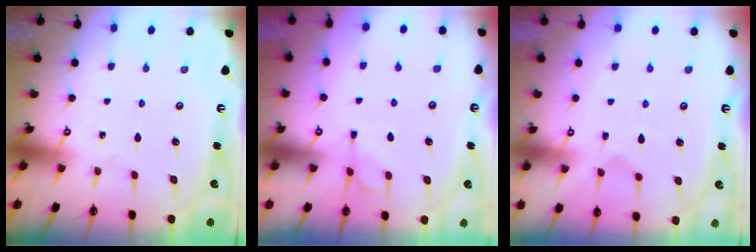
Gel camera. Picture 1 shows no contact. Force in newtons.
{"total": 1.3, "press": 0.4, "slide": 1.2}
{"total": 2.5, "press": 2.2, "slide": 1.2}